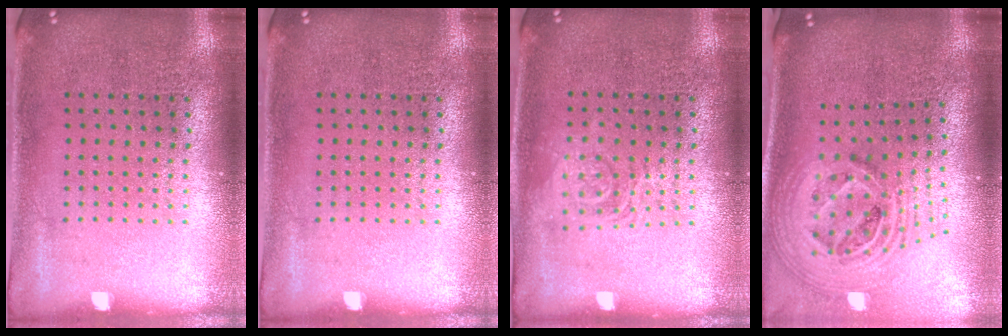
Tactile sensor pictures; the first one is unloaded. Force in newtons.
{"total": 0.0}
{"total": 1.2, "press": 1.2, "slide": 0.2}
{"total": 2.8, "press": 2.0, "slide": 1.9}